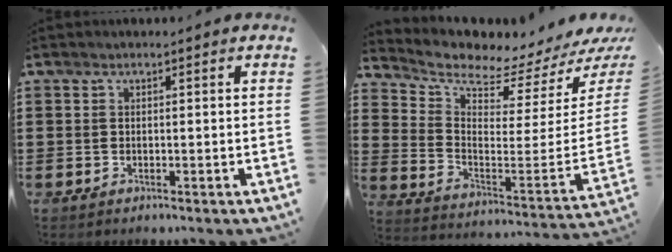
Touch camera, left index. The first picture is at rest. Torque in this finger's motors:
{"motor_torque": [0.67, -1.45, 0.19, 0.02]}